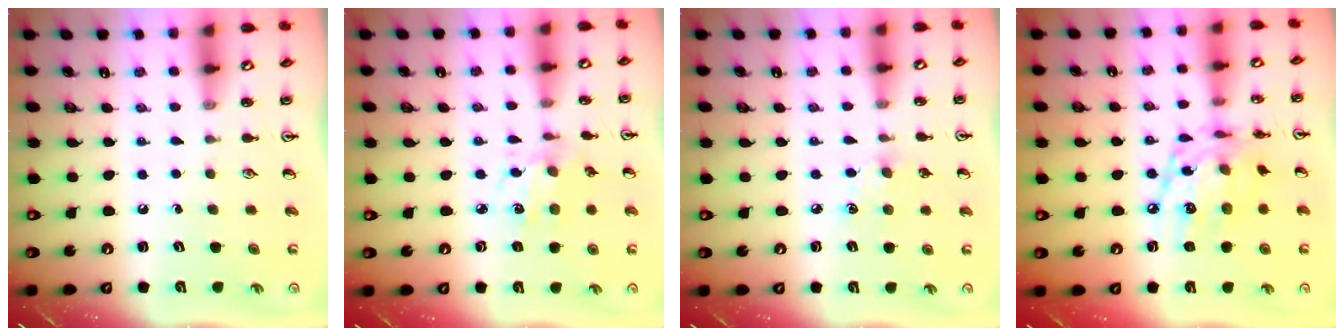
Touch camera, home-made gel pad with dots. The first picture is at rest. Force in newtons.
{"total": 4.5, "press": 4.2, "slide": 1.4}
{"total": 5.2, "press": 5.2, "slide": 0.6}
{"total": 15.1, "press": 15.0, "slide": 0.9}